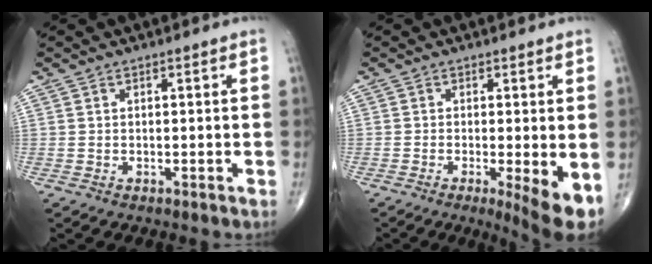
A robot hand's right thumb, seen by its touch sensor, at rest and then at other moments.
{"total": 6.9, "force": [-1.8, 1.4, 6.6], "torque": [-0.102, -0.020, -0.029]}